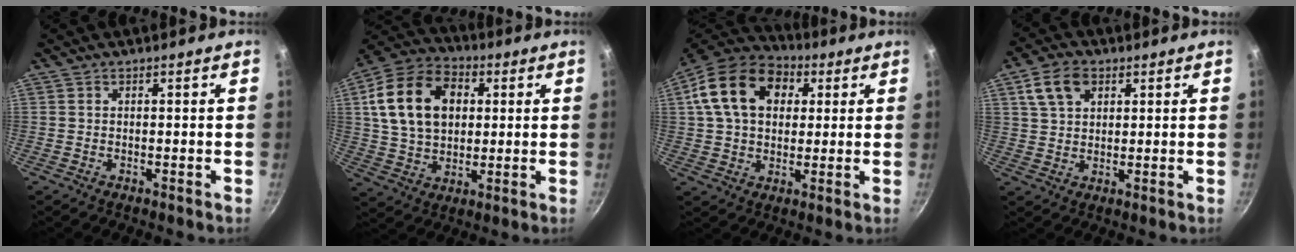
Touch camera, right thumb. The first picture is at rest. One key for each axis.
{"total": 18.3, "fx": 4.0, "fy": 13.0, "fz": 12.3, "tx": -0.199, "ty": 0.011, "tz": 0.064}
{"total": 18.2, "fx": 5.2, "fy": 12.9, "fz": 11.7, "tx": -0.190, "ty": 0.018, "tz": 0.076}
{"total": 7.9, "fx": 3.4, "fy": 5.3, "fz": 4.7, "tx": -0.074, "ty": 0.003, "tz": 0.062}